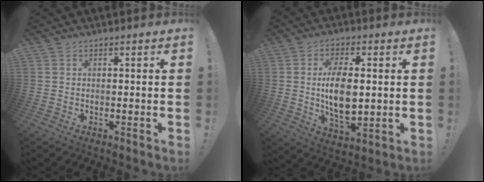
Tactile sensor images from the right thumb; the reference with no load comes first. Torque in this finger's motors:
{"motor_torque": [0.23, 1.10, -0.05, 0.14, 0.10]}